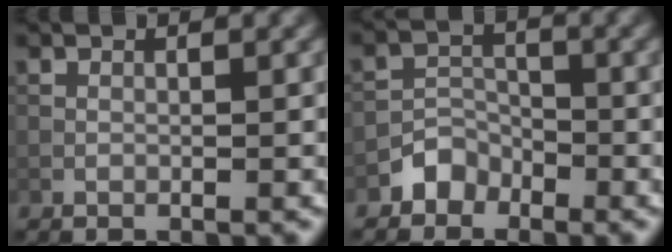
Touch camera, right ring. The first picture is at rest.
{"total": 2.3, "force": [-1.7, 1.5, 0.3], "torque": [0.004, 0.011, -0.035]}